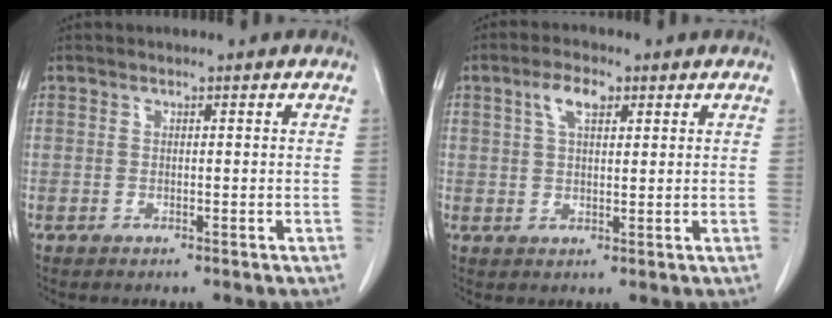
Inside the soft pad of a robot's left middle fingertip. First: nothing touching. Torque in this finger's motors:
{"motor_torque": [0.40, 0.25, -0.05, -0.02]}